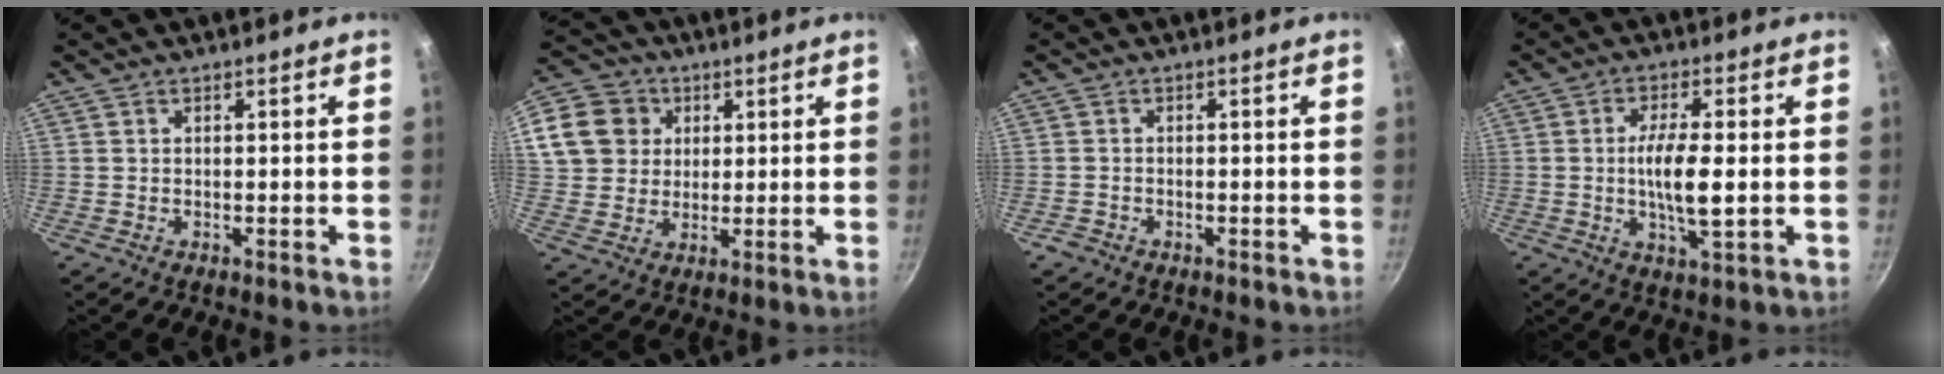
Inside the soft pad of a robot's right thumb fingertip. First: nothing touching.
{"total": 13.3, "force": [4.1, 11.3, 5.5], "torque": [-0.099, 0.013, 0.070]}
{"total": 1.5, "force": [-1.0, 1.1, 0.3], "torque": [-0.012, 0.010, -0.014]}
{"total": 8.4, "force": [-0.4, 2.3, 8.1], "torque": [-0.158, -0.002, -0.008]}